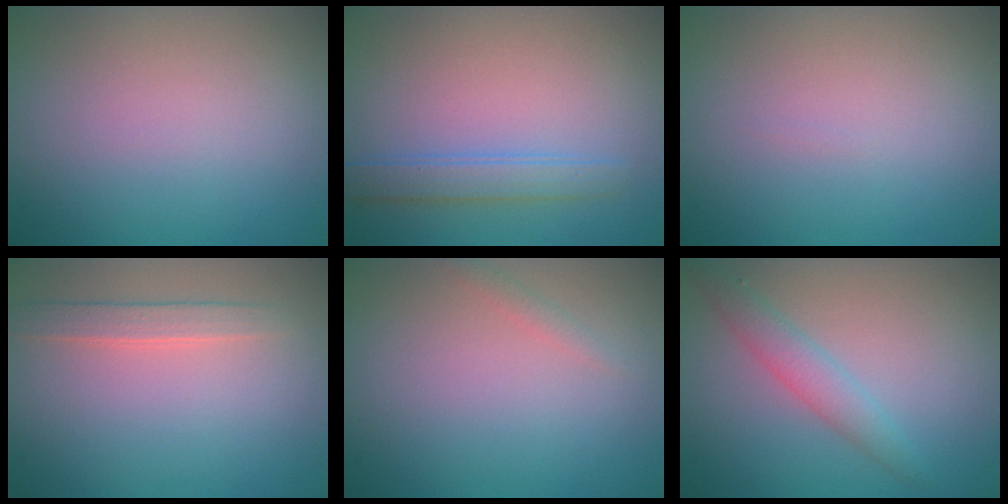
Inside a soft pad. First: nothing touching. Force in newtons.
{"total": 2.3, "press": 2.3, "slide": 0.2}
{"total": 0.0}
{"total": 1.7, "press": 1.7, "slide": 0.0}
{"total": 0.7, "press": 0.7, "slide": 0.0}
{"total": 2.4, "press": 2.4, "slide": 0.1}